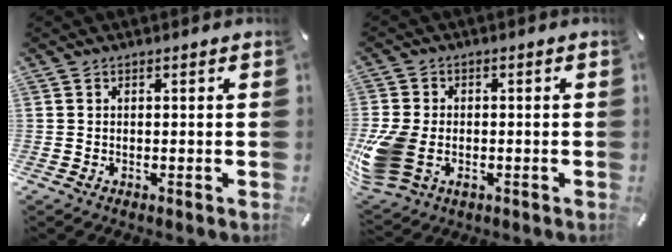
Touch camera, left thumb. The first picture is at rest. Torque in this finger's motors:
{"motor_torque": [2.26, 2.32, 1.09, 0.09, 0.49]}